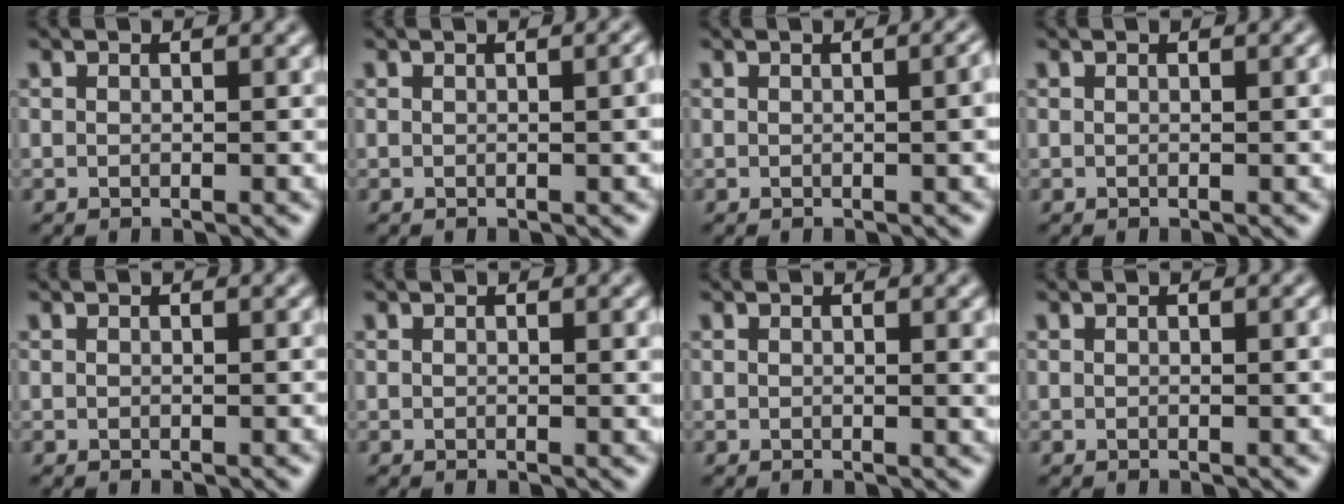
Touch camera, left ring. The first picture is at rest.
{"total": 1.9, "force": [0.1, 0.6, 1.9], "torque": [-0.017, 0.005, -0.001]}
{"total": 2.3, "force": [0.1, 0.8, 2.1], "torque": [-0.017, 0.005, 0.001]}
{"total": 0.7, "force": [0.0, 0.1, 0.7], "torque": [-0.008, 0.001, 0.001]}
{"total": 0.0}
{"total": 0.6, "force": [0.1, 0.1, 0.6], "torque": [-0.007, 0.000, 0.000]}
{"total": 0.9, "force": [0.3, 0.2, 0.9], "torque": [-0.008, 0.000, 0.003]}
{"total": 0.8, "force": [0.0, 0.1, 0.8], "torque": [-0.009, 0.001, 0.000]}